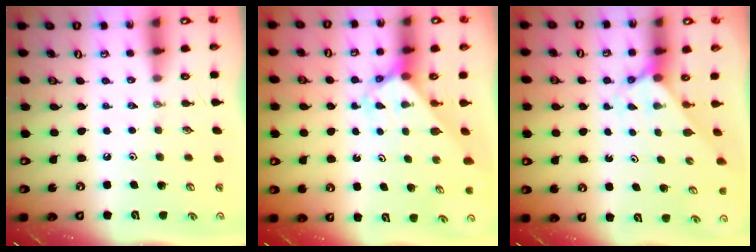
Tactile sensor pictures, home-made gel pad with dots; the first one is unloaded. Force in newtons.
{"total": 2.9, "press": 2.9, "slide": 0.1}
{"total": 2.1, "press": 2.1, "slide": 0.2}